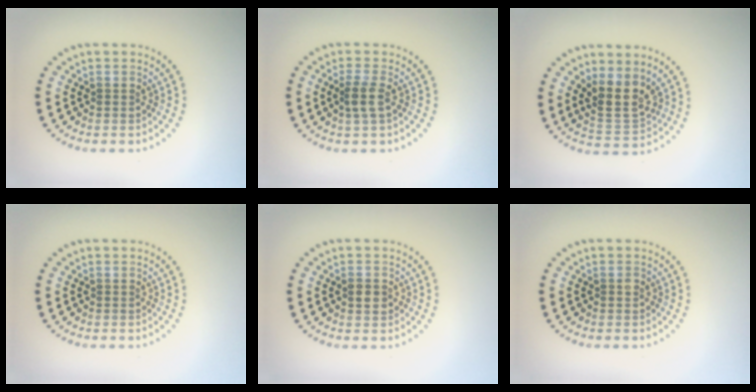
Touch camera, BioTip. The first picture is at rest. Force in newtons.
{"total": 1.9, "press": 1.6, "slide": 1.0}
{"total": 3.8, "press": 3.3, "slide": 1.8}
{"total": 0.0}
{"total": 1.4, "press": 1.4, "slide": 0.1}
{"total": 0.5, "press": 0.5, "slide": 0.1}